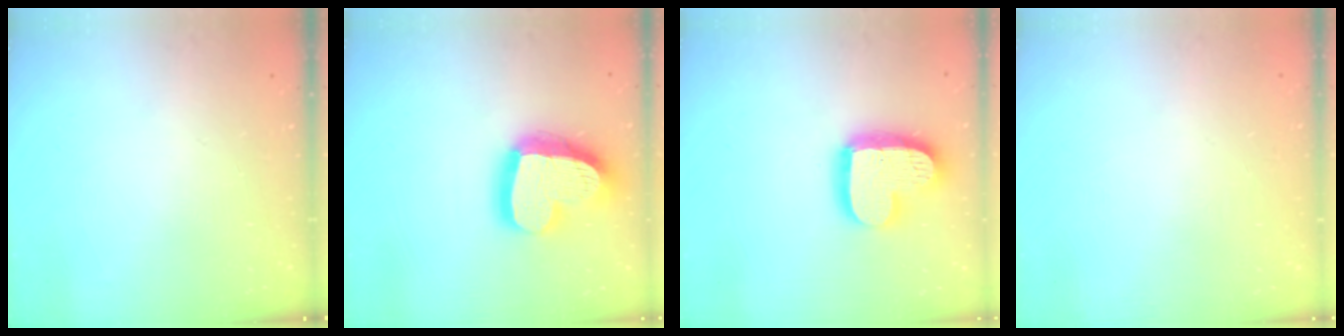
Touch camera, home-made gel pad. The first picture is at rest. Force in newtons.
{"total": 21.5, "press": 21.4, "slide": 2.1}
{"total": 17.0, "press": 17.0, "slide": 1.3}
{"total": 0.0}